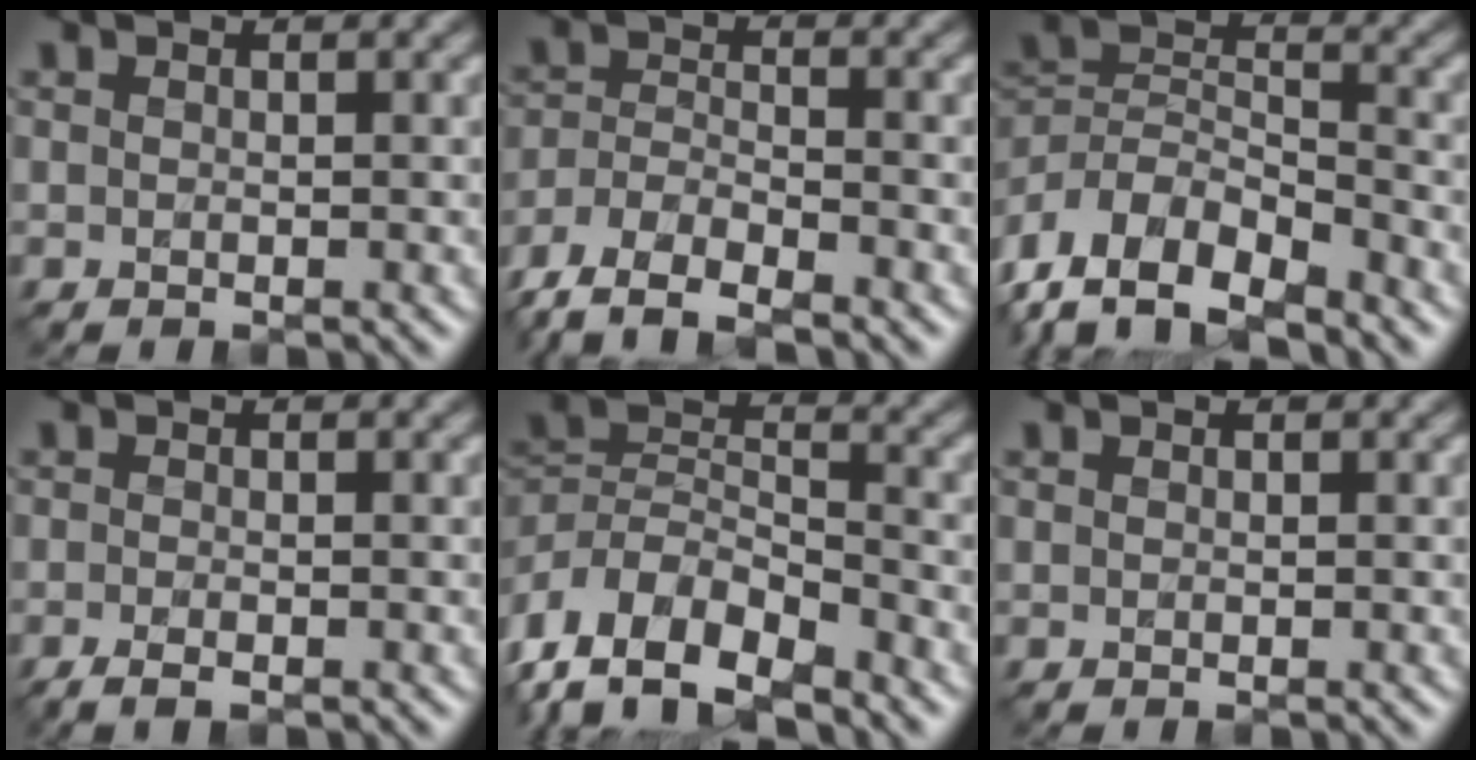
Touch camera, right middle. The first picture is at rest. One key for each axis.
{"total": 6.0, "fx": -5.0, "fy": 1.8, "fz": 2.9, "tx": -0.059, "ty": -0.007, "tz": -0.102}
{"total": 8.9, "fx": -6.5, "fy": 4.1, "fz": 4.6, "tx": -0.085, "ty": 0.001, "tz": -0.118}
{"total": 1.7, "fx": -0.9, "fy": 0.4, "fz": 1.3, "tx": -0.025, "ty": -0.004, "tz": -0.019}
{"total": 9.7, "fx": -6.6, "fy": 4.8, "fz": 5.3, "tx": -0.101, "ty": 0.002, "tz": -0.115}
{"total": 0.0}